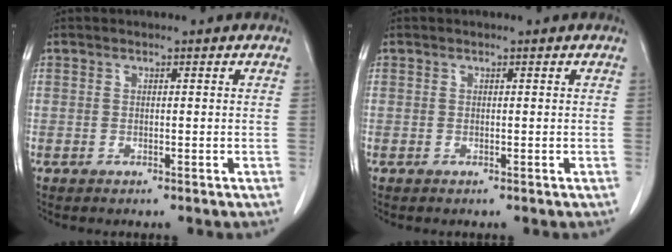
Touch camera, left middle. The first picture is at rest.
{"total": 0.0}